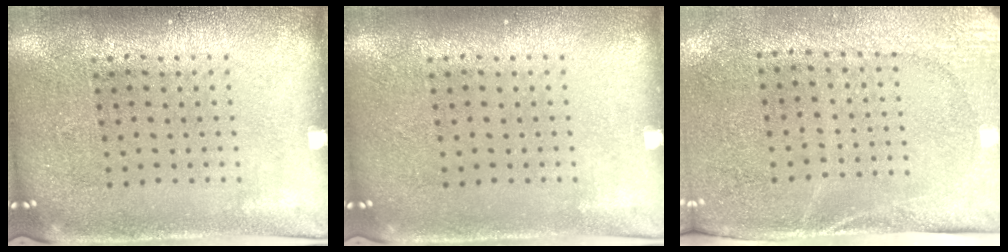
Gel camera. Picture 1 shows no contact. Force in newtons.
{"total": 0.0}
{"total": 2.7, "press": 2.2, "slide": 1.5}